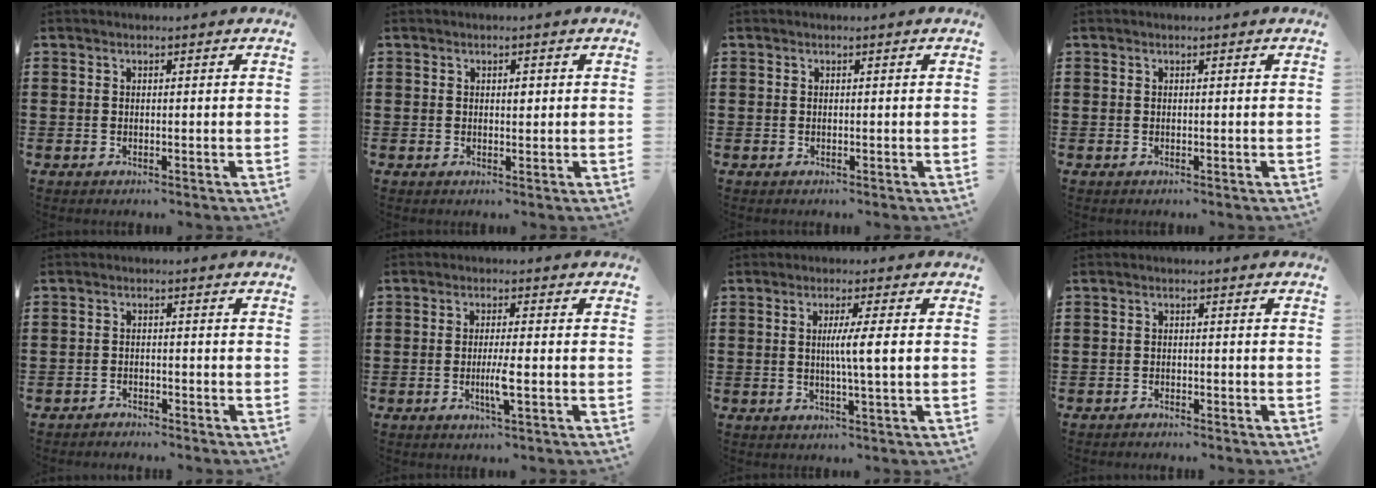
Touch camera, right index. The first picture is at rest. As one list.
[{"total": 1.1, "force": [0.3, 0.6, 0.9], "torque": [-0.010, 0.001, 0.003]}, {"total": 0.0}, {"total": 0.0}, {"total": 1.7, "force": [-1.7, 0.2, -0.2], "torque": [-0.002, 0.004, -0.038]}, {"total": 3.8, "force": [-1.0, 0.0, 3.6], "torque": [-0.070, -0.009, -0.023]}, {"total": 5.0, "force": [0.4, -0.3, 5.0], "torque": [-0.093, -0.007, 0.002]}, {"total": 1.1, "force": [-1.1, 0.1, -0.1], "torque": [-0.002, 0.003, -0.024]}]